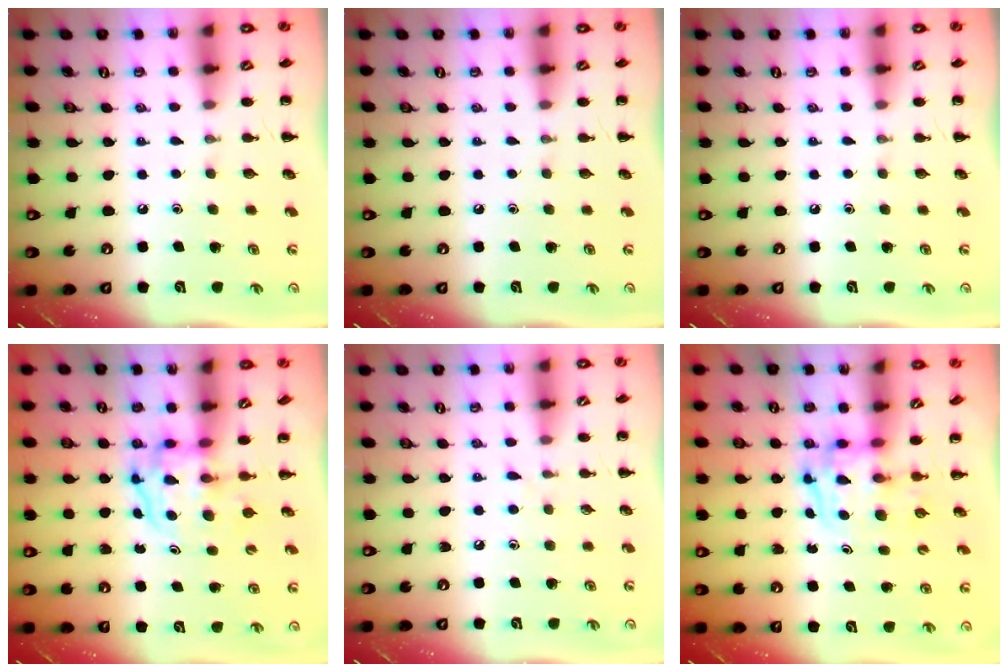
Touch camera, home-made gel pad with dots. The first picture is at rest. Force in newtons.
{"total": 0.0}
{"total": 0.0}
{"total": 3.9, "press": 3.8, "slide": 0.6}
{"total": 3.1, "press": 2.8, "slide": 1.3}
{"total": 3.4, "press": 3.4, "slide": 0.6}